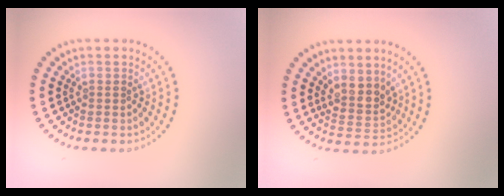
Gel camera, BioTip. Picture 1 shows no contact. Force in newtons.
{"total": 2.5, "press": 2.1, "slide": 1.4}